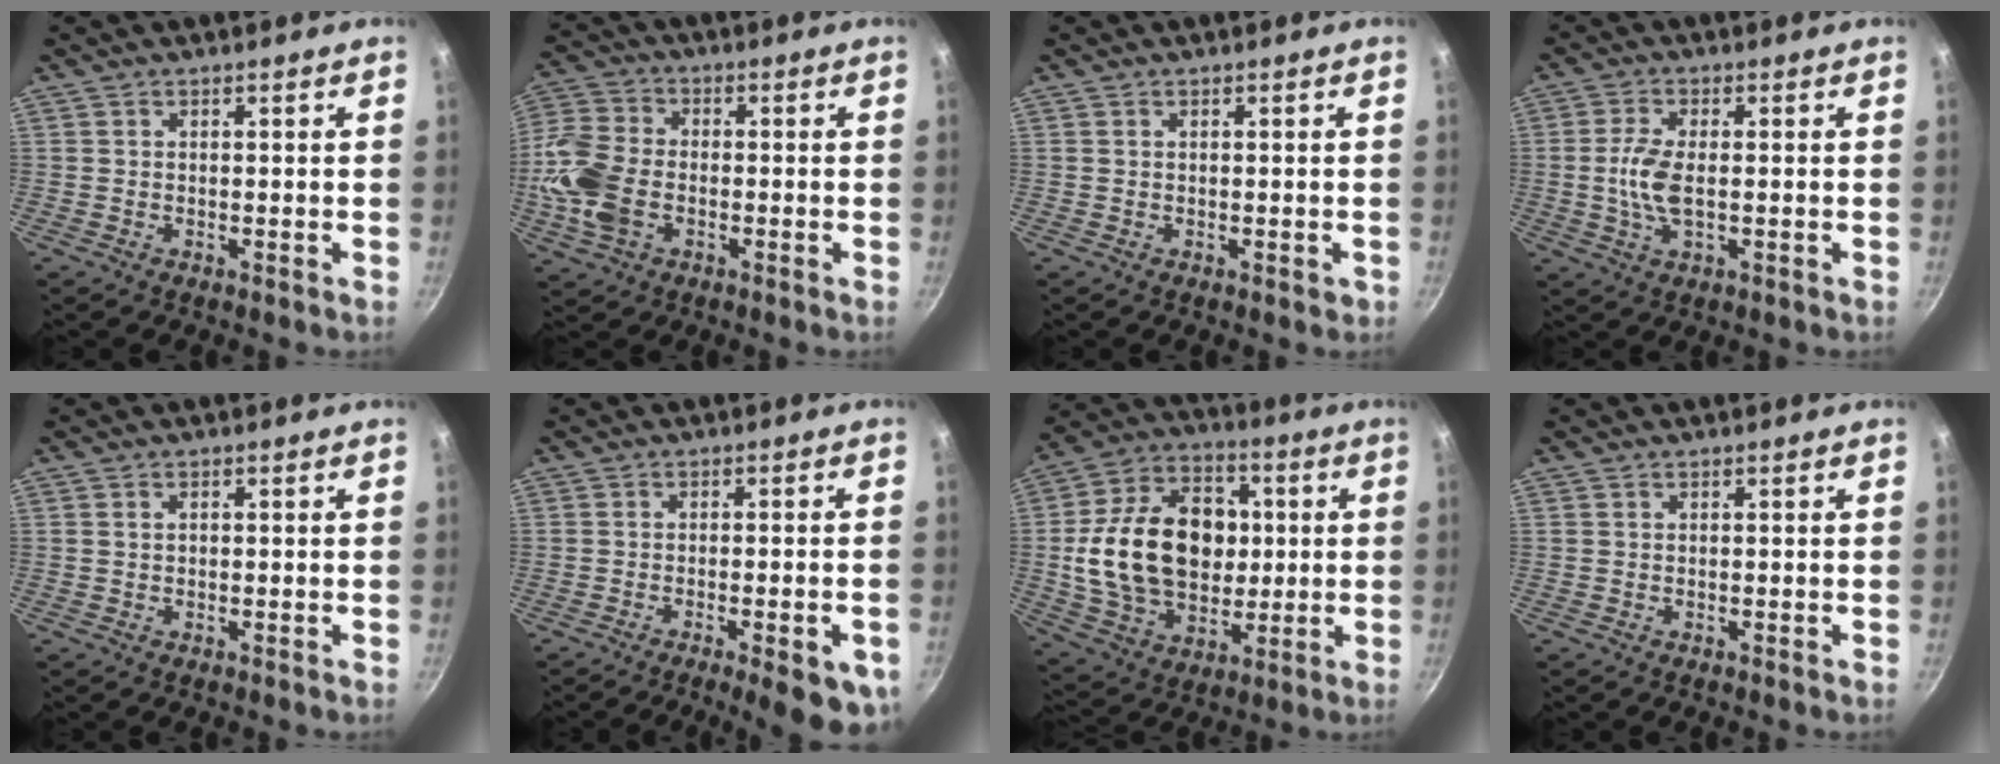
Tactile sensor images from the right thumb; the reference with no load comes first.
{"total": 15.8, "force": [-3.0, 11.1, 10.8], "torque": [-0.219, 0.022, -0.067]}
{"total": 0.9, "force": [-0.1, 0.5, 0.8], "torque": [-0.006, 0.000, -0.001]}
{"total": 6.5, "force": [-0.4, 3.0, 5.8], "torque": [-0.126, 0.002, -0.011]}
{"total": 0.7, "force": [0.1, 0.5, 0.4], "torque": [-0.006, 0.003, 0.000]}
{"total": 10.1, "force": [-4.8, 2.8, 8.4], "torque": [-0.091, 0.010, -0.062]}
{"total": 23.1, "force": [1.2, 16.9, 15.8], "torque": [-0.240, 0.018, 0.023]}
{"total": 0.0}